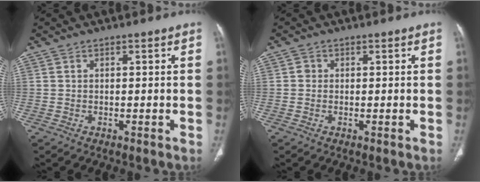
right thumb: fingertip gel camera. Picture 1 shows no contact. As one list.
[{"total": 1.0, "force": [0.1, 1.0, 0.3], "torque": [0.000, 0.003, 0.000]}]